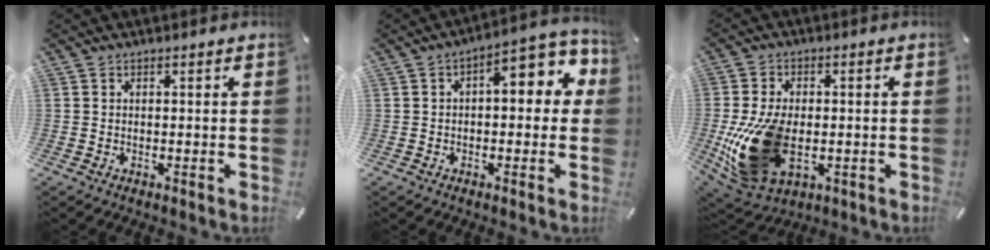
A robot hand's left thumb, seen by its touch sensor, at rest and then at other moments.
{"total": 10.2, "force": [2.2, 4.9, 8.7], "torque": [-0.108, -0.018, 0.029]}
{"total": 18.3, "force": [-3.1, 11.6, 13.8], "torque": [-0.289, -0.007, -0.046]}